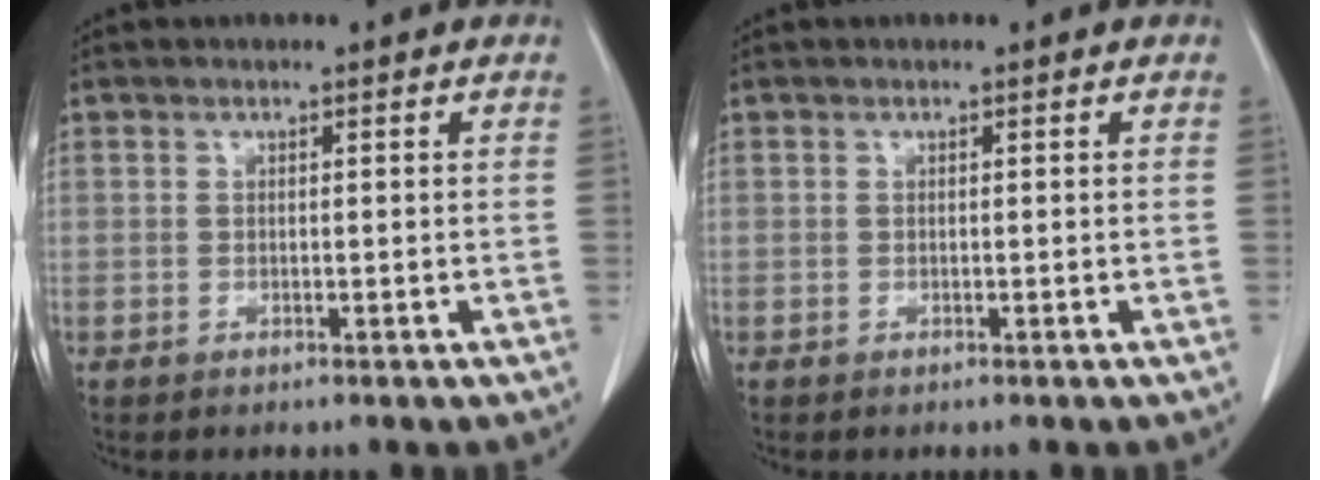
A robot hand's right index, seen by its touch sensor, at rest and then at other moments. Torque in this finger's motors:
{"motor_torque": [0.00, 0.00, 0.00, 0.00]}